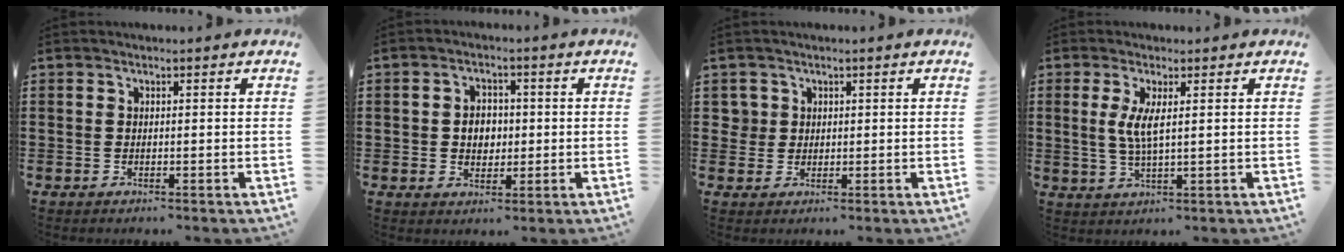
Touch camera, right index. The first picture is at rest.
{"total": 3.4, "force": [-0.1, 2.7, 2.1], "torque": [-0.040, 0.006, -0.007]}
{"total": 2.4, "force": [0.8, 2.2, 0.2], "torque": [-0.016, 0.011, 0.014]}
{"total": 4.1, "force": [0.9, 0.6, 4.0], "torque": [-0.088, -0.004, 0.011]}